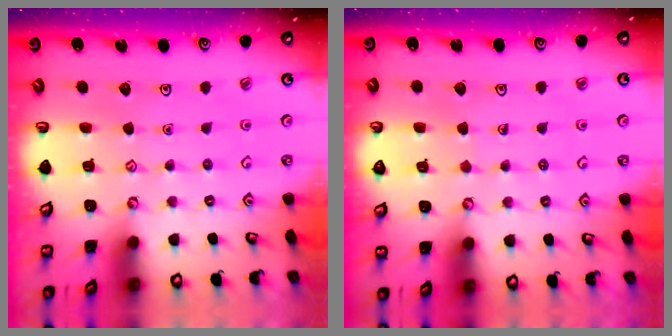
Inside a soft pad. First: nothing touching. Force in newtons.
{"total": 2.5, "press": 2.5, "slide": 0.2}